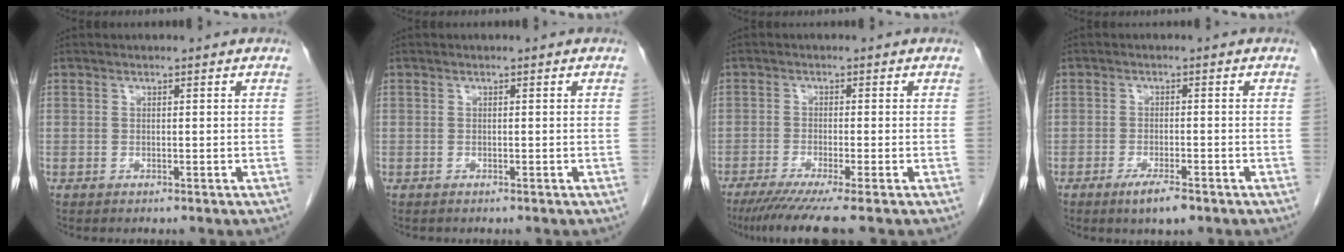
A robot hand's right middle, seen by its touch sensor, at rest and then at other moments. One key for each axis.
{"total": 0.0}
{"total": 7.6, "fx": -5.9, "fy": -0.8, "fz": 4.6, "tx": -0.069, "ty": -0.023, "tz": -0.097}
{"total": 4.0, "fx": -2.6, "fy": 0.7, "fz": 2.9, "tx": -0.057, "ty": -0.006, "tz": -0.041}